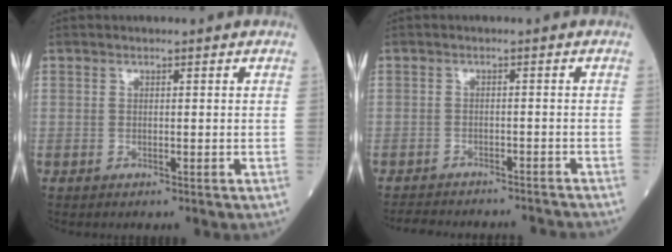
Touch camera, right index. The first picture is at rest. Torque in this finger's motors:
{"motor_torque": [-1.19, -0.96, -0.86, -0.17]}